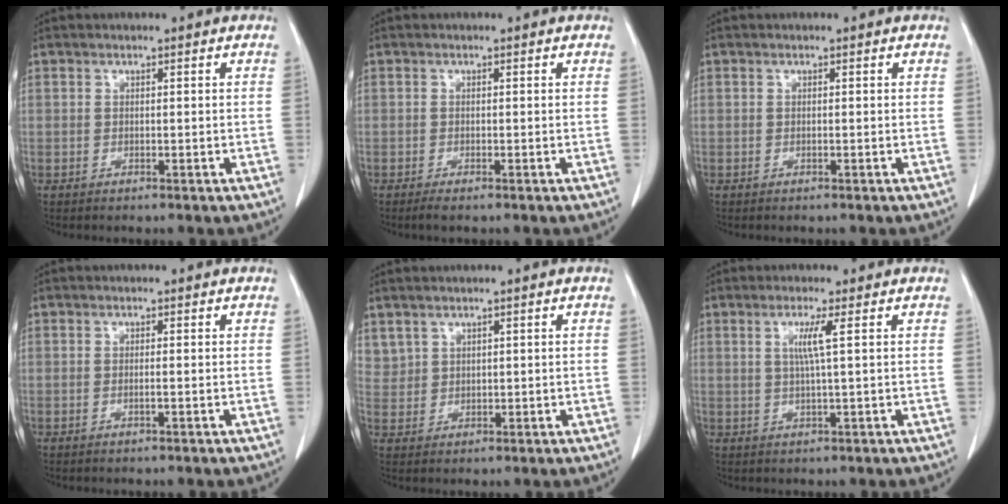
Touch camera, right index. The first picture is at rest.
{"total": 1.4, "force": [-1.0, 0.2, 1.0], "torque": [-0.017, -0.003, -0.016]}
{"total": 0.0}
{"total": 0.6, "force": [0.0, -0.1, 0.6], "torque": [-0.008, 0.002, 0.002]}
{"total": 3.3, "force": [2.3, 2.3, 0.2], "torque": [0.008, 0.006, 0.052]}
{"total": 3.3, "force": [0.9, -0.7, 3.1], "torque": [-0.063, -0.002, 0.017]}